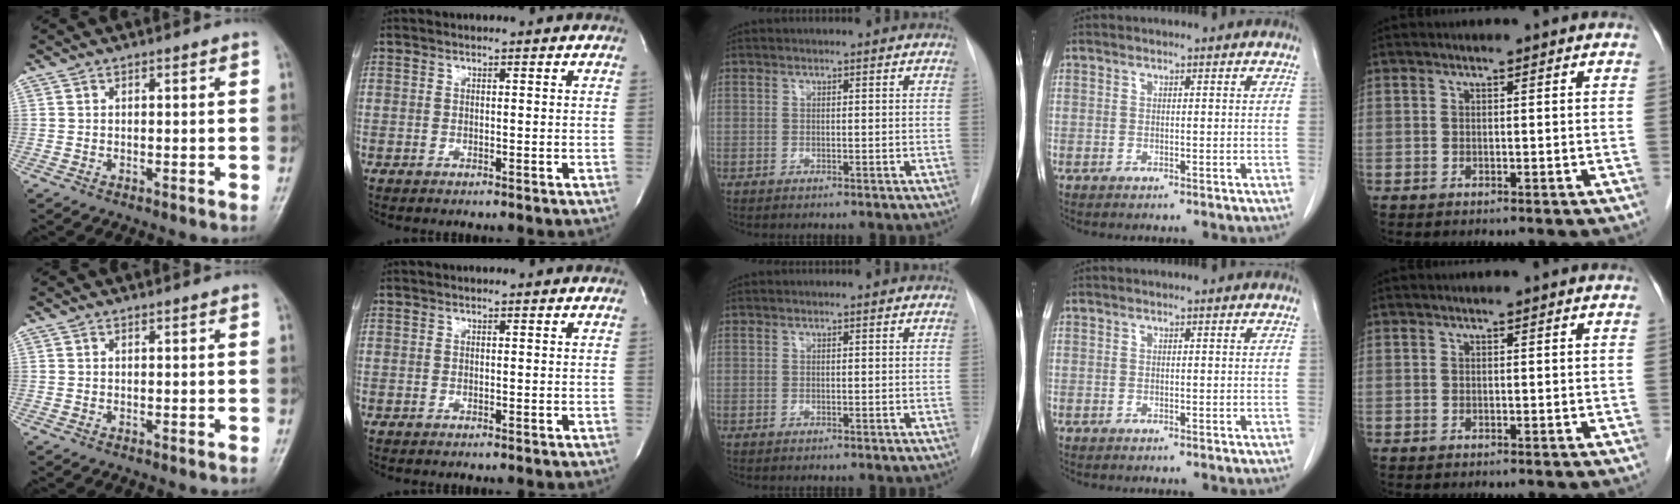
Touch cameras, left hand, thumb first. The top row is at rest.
{}